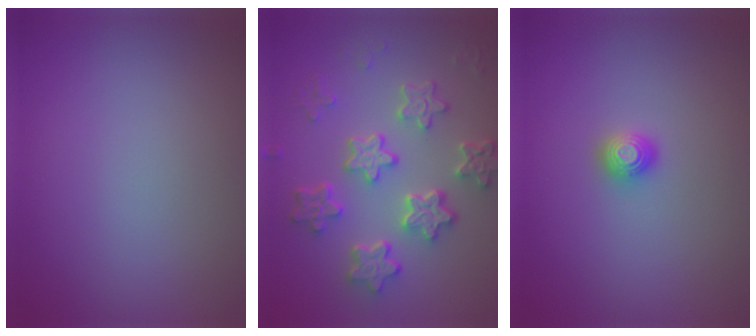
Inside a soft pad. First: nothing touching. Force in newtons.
{"total": 5.9, "press": 4.7, "slide": 3.6}
{"total": 1.1, "press": 1.1, "slide": 0.0}